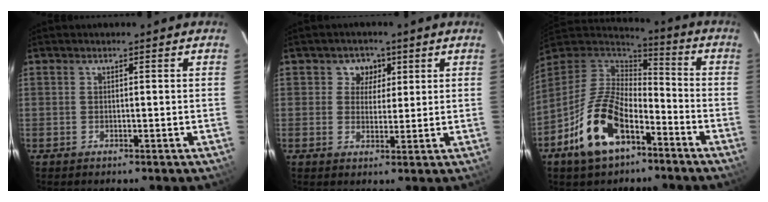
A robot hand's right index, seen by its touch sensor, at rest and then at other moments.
{"total": 4.1, "force": [1.6, 3.7, 0.6], "torque": [0.007, 0.009, 0.025]}
{"total": 16.9, "force": [-8.8, 8.6, 11.6], "torque": [-0.243, -0.001, -0.159]}